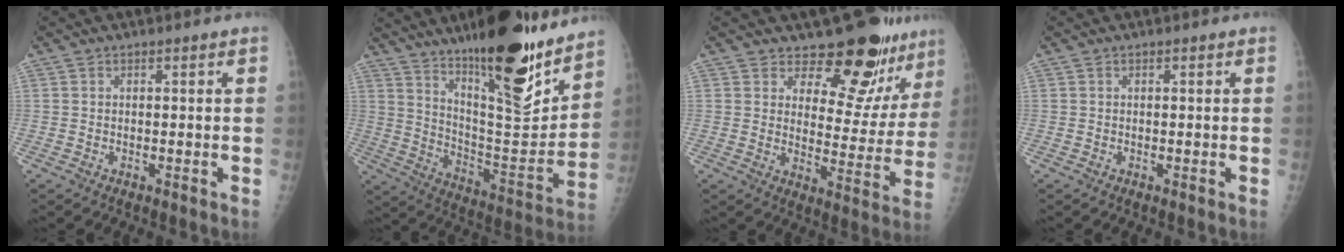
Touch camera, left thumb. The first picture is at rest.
{"total": 24.4, "force": [17.1, 6.3, 16.2], "torque": [-0.216, -0.104, 0.277]}
{"total": 14.6, "force": [12.4, 5.7, 5.2], "torque": [-0.019, -0.102, 0.156]}
{"total": 0.0}